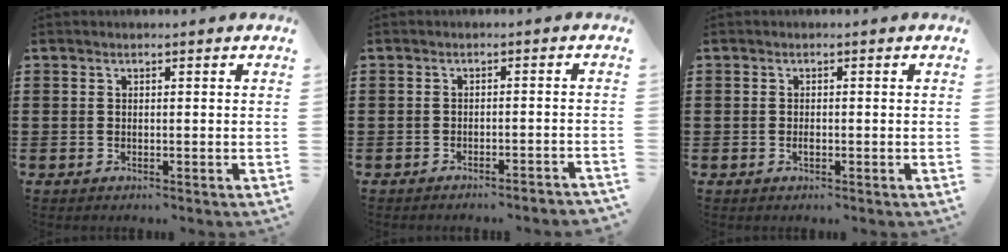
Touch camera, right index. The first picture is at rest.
{"total": 1.6, "force": [-1.6, -0.1, 0.4], "torque": [-0.010, 0.003, -0.033]}
{"total": 0.9, "force": [-0.3, 0.4, 0.8], "torque": [-0.016, -0.005, -0.004]}